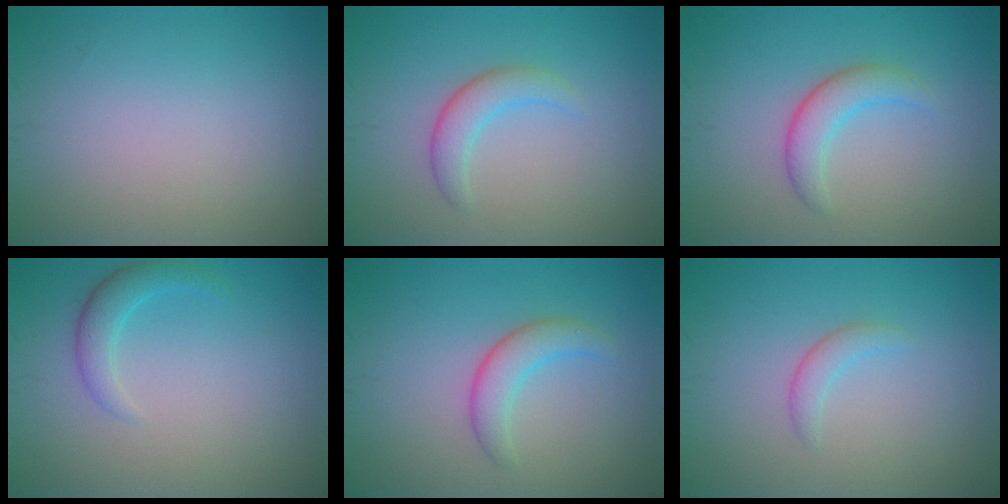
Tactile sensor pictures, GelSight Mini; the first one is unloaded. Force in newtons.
{"total": 2.4, "press": 2.4, "slide": 0.1}
{"total": 2.8, "press": 2.8, "slide": 0.2}
{"total": 2.2, "press": 2.2, "slide": 0.2}
{"total": 2.7, "press": 2.7, "slide": 0.1}
{"total": 1.4, "press": 1.4, "slide": 0.2}